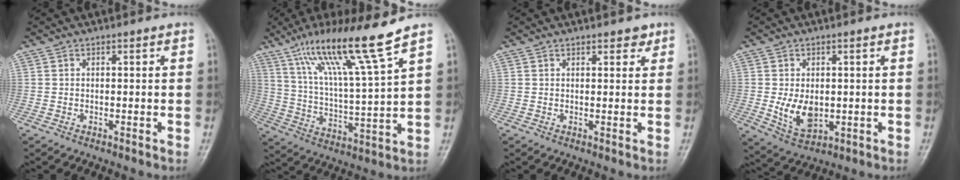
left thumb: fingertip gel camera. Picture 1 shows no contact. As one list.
[{"total": 15.5, "force": [10.9, -0.3, 11.1], "torque": [-0.191, -0.055, 0.195]}, {"total": 2.1, "force": [1.5, 1.1, 1.0], "torque": [0.002, -0.006, 0.015]}, {"total": 7.2, "force": [-0.4, 4.7, 5.4], "torque": [-0.082, -0.014, 0.007]}]